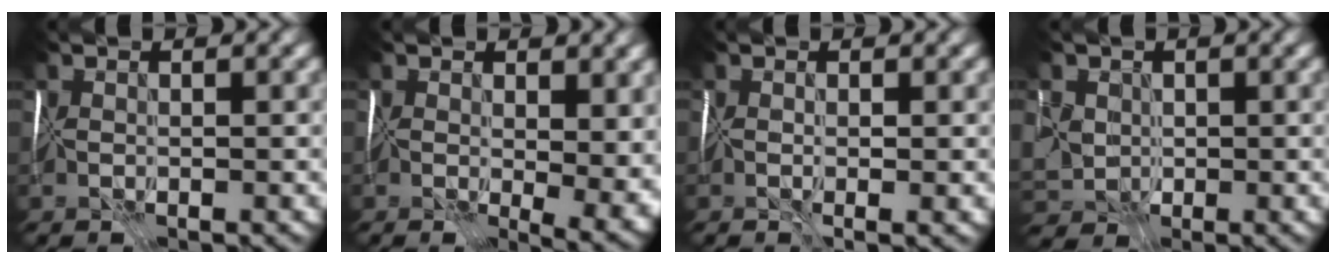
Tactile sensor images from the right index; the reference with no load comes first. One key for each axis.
{"total": 8.9, "fx": 0.5, "fy": 5.1, "fz": 7.3, "tx": -0.086, "ty": -0.021, "tz": 0.031}
{"total": 1.3, "fx": 0.0, "fy": 0.3, "fz": 1.3, "tx": -0.017, "ty": -0.002, "tz": 0.000}
{"total": 3.6, "fx": 0.8, "fy": 3.3, "fz": 1.0, "tx": -0.025, "ty": 0.008, "tz": 0.007}